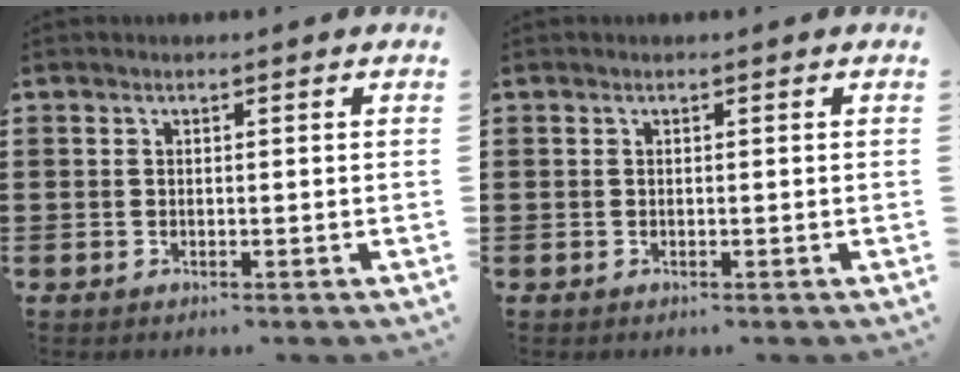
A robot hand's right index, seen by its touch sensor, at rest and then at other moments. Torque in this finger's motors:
{"motor_torque": [-0.01, 0.01, 0.00, 0.00]}